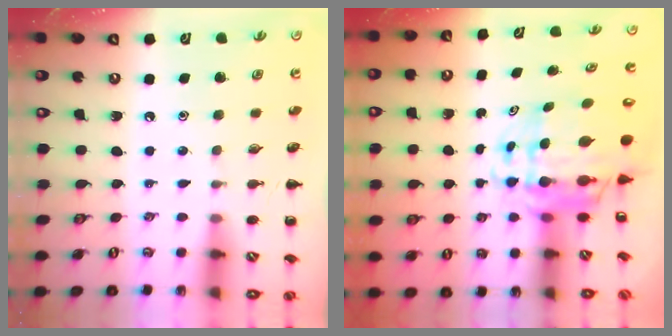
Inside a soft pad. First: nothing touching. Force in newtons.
{"total": 9.2, "press": 8.8, "slide": 2.8}